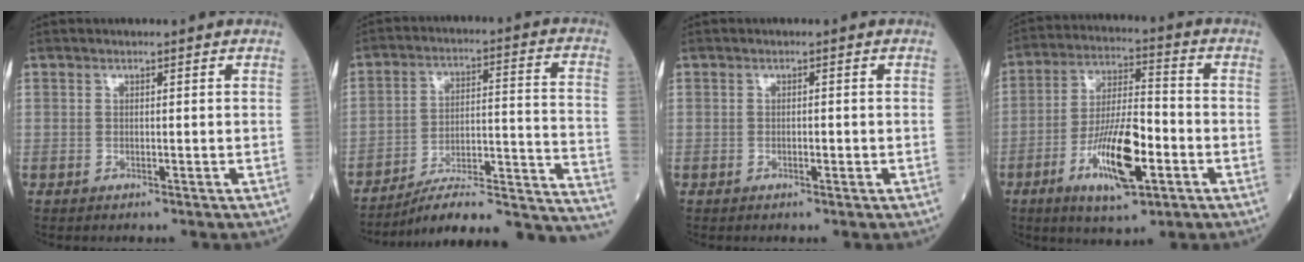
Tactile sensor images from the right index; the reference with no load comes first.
{"total": 21.6, "force": [-19.1, 1.7, 10.0], "torque": [-0.070, 0.034, -0.272]}
{"total": 0.7, "force": [-0.3, 0.2, 0.6], "torque": [-0.009, 0.001, -0.003]}
{"total": 12.7, "force": [-4.9, 3.1, 11.3], "torque": [-0.213, -0.004, -0.084]}